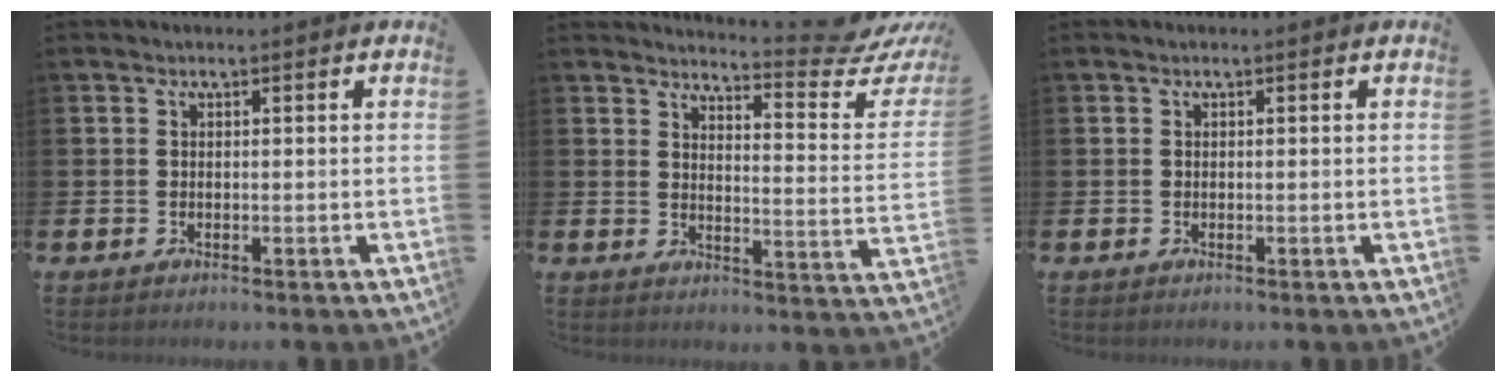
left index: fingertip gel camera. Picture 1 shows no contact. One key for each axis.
{"total": 5.1, "fx": 4.7, "fy": 0.0, "fz": 2.0, "tx": -0.032, "ty": -0.053, "tz": 0.068}
{"total": 0.0}